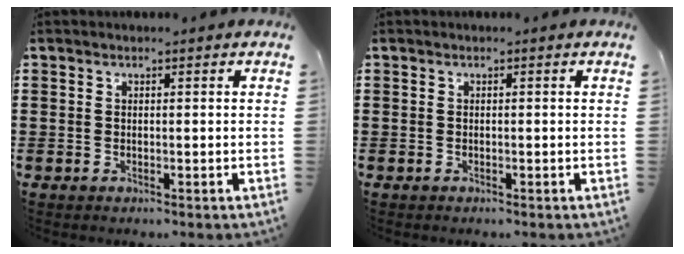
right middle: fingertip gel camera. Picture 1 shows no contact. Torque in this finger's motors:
{"motor_torque": [-0.70, -0.63, -0.06, 0.00]}